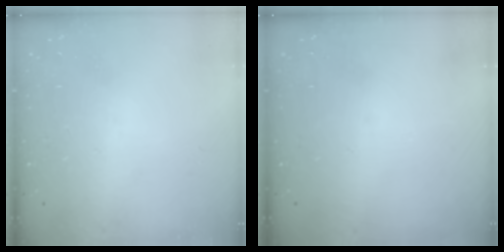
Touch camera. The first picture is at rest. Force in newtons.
{"total": 0.0}